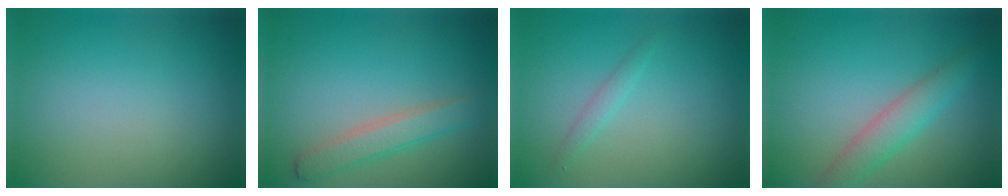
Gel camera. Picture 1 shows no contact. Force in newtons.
{"total": 2.6, "press": 2.6, "slide": 0.1}
{"total": 0.9, "press": 0.9, "slide": 0.1}
{"total": 3.0, "press": 3.0, "slide": 0.1}